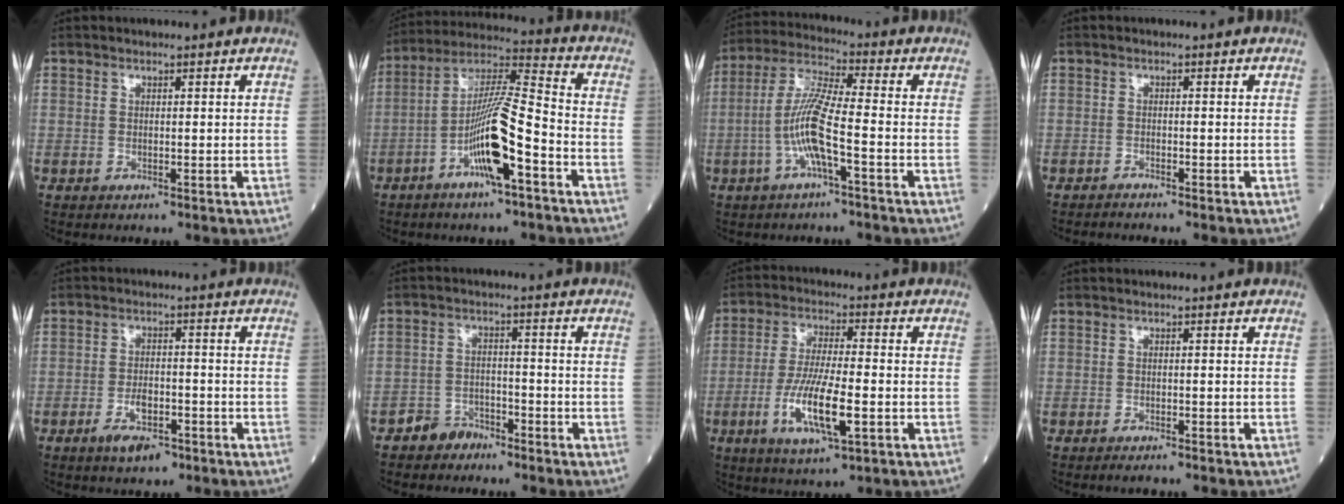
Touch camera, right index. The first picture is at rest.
{"total": 12.5, "force": [-5.1, 0.9, 11.3], "torque": [-0.219, 0.009, -0.095]}
{"total": 8.8, "force": [-2.6, 0.6, 8.4], "torque": [-0.178, 0.010, -0.056]}
{"total": 1.4, "force": [-1.4, -0.3, 0.1], "torque": [0.000, 0.001, -0.022]}
{"total": 4.7, "force": [-2.9, 1.9, 3.2], "torque": [-0.062, 0.001, -0.044]}
{"total": 3.4, "force": [-2.9, 1.8, 0.1], "torque": [-0.003, 0.009, -0.050]}
{"total": 10.2, "force": [-3.2, 1.6, 9.6], "torque": [-0.190, -0.011, -0.061]}
{"total": 1.9, "force": [-1.7, 0.0, 0.9], "torque": [-0.010, -0.001, -0.022]}